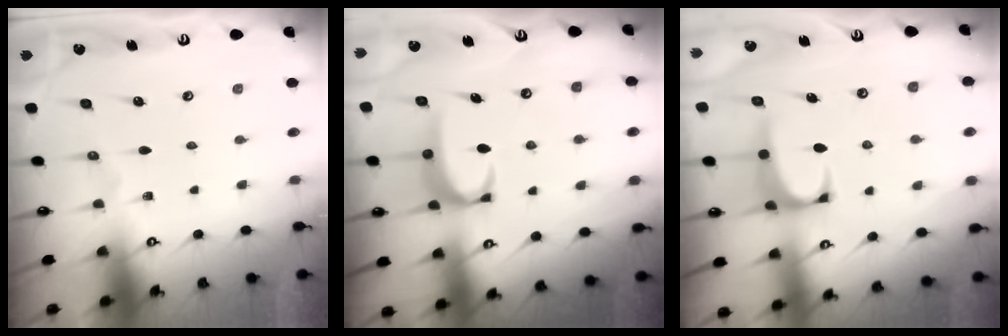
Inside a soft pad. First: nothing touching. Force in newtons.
{"total": 3.4, "press": 3.4, "slide": 0.4}
{"total": 0.9, "press": 0.6, "slide": 0.6}